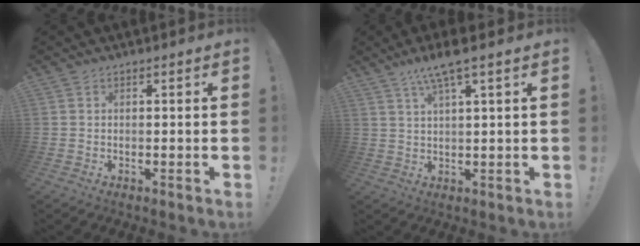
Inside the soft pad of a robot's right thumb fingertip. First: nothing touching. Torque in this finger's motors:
{"motor_torque": [0.53, 0.60, 0.44, 0.30, 0.00]}